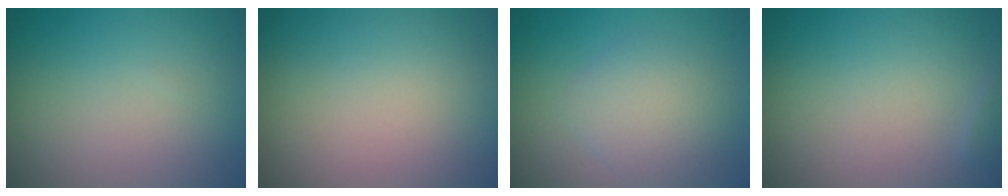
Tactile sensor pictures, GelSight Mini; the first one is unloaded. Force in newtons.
{"total": 0.0}
{"total": 3.0, "press": 3.0, "slide": 0.1}
{"total": 0.5, "press": 0.5, "slide": 0.0}